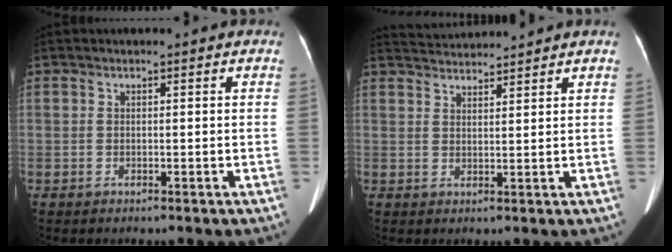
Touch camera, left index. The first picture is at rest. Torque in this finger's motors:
{"motor_torque": [0.09, -0.48, -0.01, 0.04]}